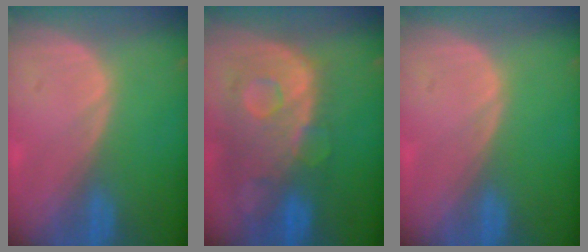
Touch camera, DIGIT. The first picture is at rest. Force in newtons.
{"total": 12.1, "press": 10.1, "slide": 6.7}
{"total": 0.0}